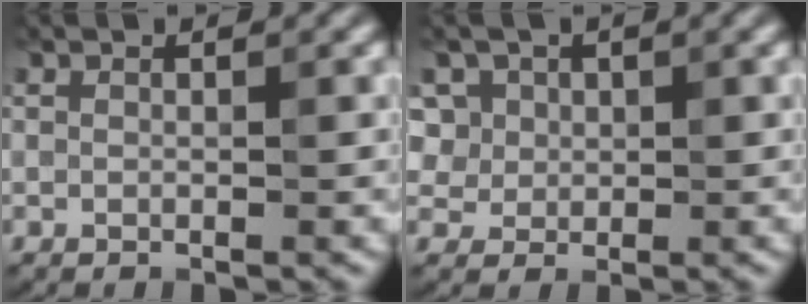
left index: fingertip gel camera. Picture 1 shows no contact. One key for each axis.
{"total": 4.6, "fx": 2.1, "fy": 4.0, "fz": 1.0, "tx": -0.022, "ty": 0.009, "tz": 0.028}